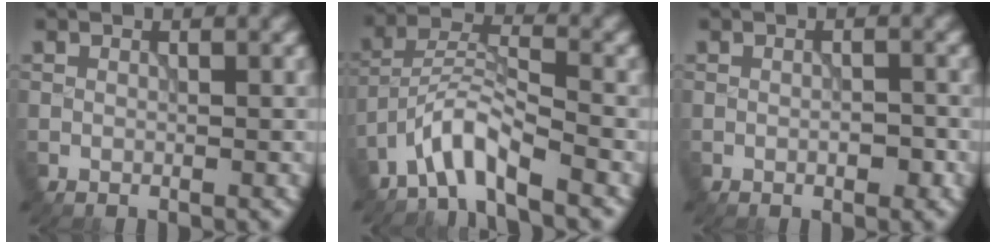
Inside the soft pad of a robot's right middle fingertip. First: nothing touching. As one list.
[{"total": 4.5, "force": [-3.6, 0.8, 2.6], "torque": [-0.048, 0.011, -0.077]}, {"total": 1.4, "force": [-0.5, 0.6, 1.2], "torque": [-0.018, 0.001, -0.008]}]